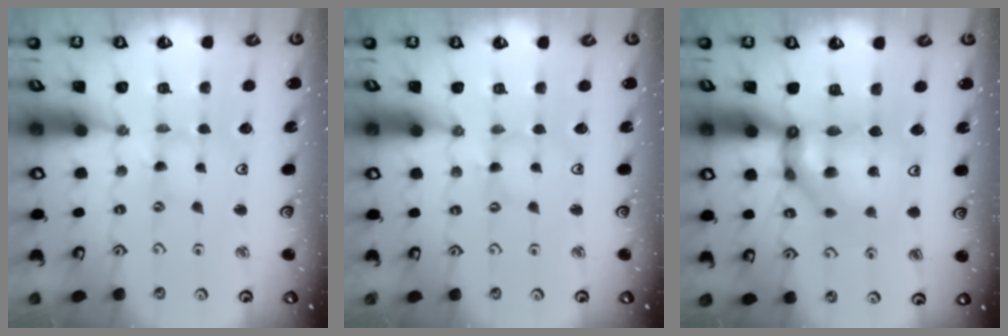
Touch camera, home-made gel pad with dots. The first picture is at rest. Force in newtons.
{"total": 0.0}
{"total": 11.4, "press": 11.2, "slide": 1.7}